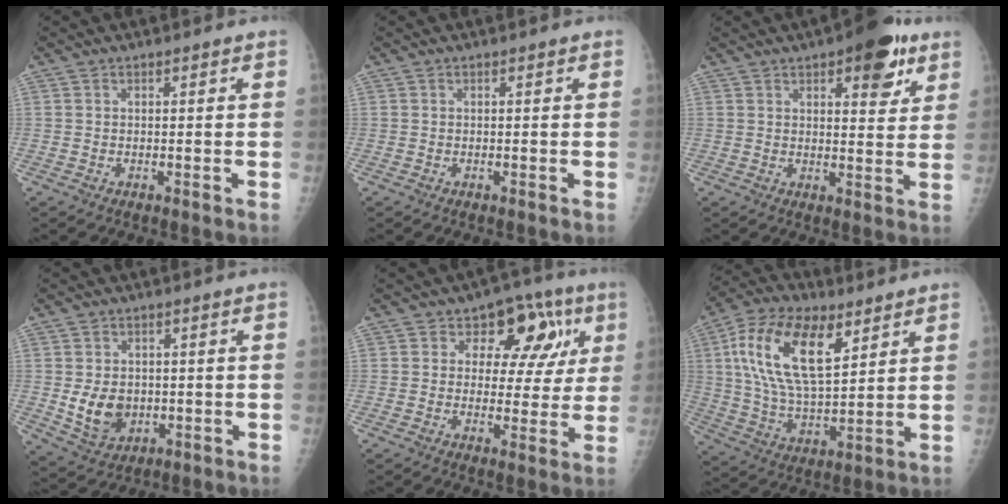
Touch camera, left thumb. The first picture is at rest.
{"total": 0.0}
{"total": 10.5, "force": [5.7, 4.3, 7.7], "torque": [-0.070, -0.021, 0.071]}
{"total": 7.8, "force": [-0.6, 6.2, 4.8], "torque": [-0.056, -0.007, 0.007]}
{"total": 12.8, "force": [4.4, 8.4, 8.6], "torque": [-0.052, 0.005, 0.053]}
{"total": 19.5, "force": [7.7, 9.5, 15.2], "torque": [-0.268, -0.020, 0.139]}